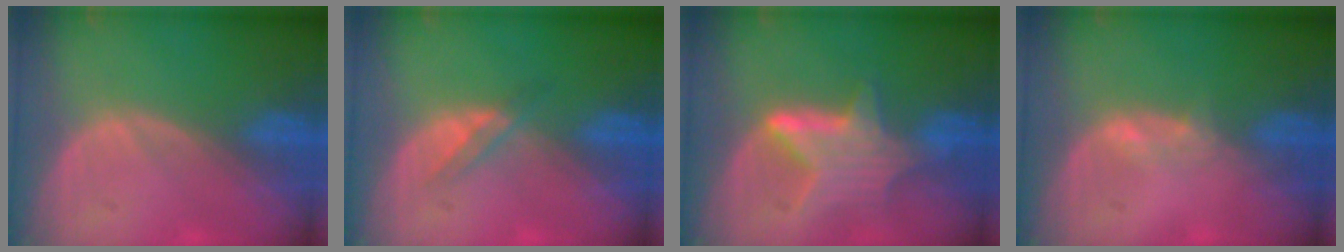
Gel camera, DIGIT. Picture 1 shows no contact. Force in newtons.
{"total": 1.8, "press": 1.8, "slide": 0.2}
{"total": 6.5, "press": 6.4, "slide": 1.0}
{"total": 1.3, "press": 1.2, "slide": 0.5}